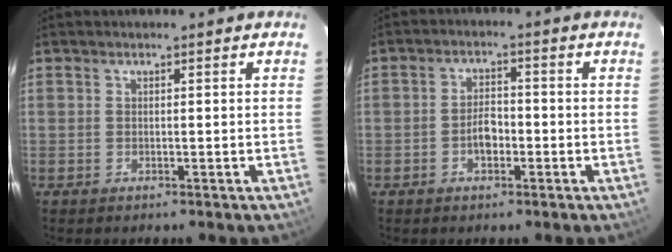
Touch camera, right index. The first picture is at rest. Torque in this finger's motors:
{"motor_torque": [0.48, 0.16, 0.03, 0.02]}